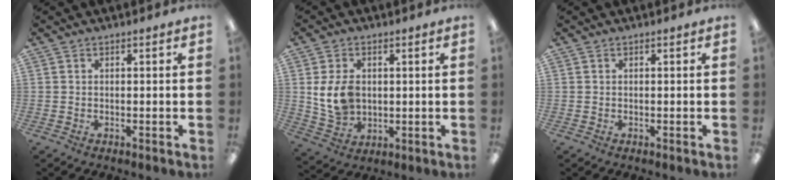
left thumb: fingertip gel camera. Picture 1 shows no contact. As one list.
[{"total": 8.9, "force": [1.4, 6.6, 5.8], "torque": [-0.122, 0.001, 0.026]}, {"total": 0.0}]